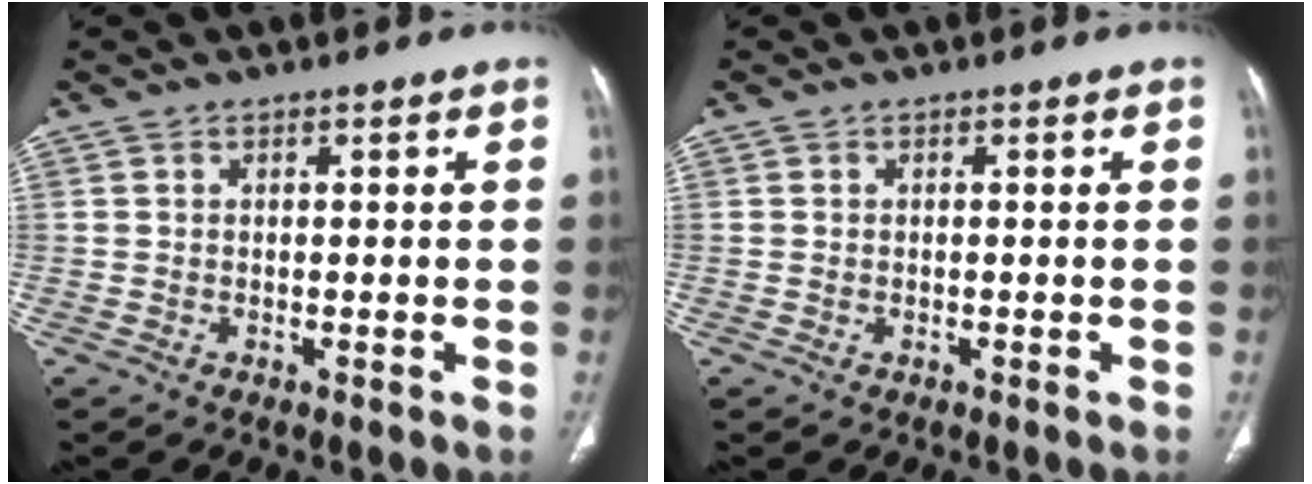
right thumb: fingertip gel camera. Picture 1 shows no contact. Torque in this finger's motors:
{"motor_torque": [0.14, -0.04, -0.24, 0.09, -0.05]}